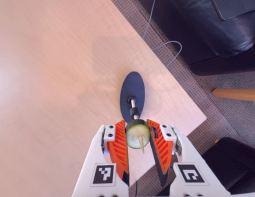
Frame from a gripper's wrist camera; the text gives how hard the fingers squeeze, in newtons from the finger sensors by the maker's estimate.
{"total": 12.0, "left": 12.1, "right": 11.9}